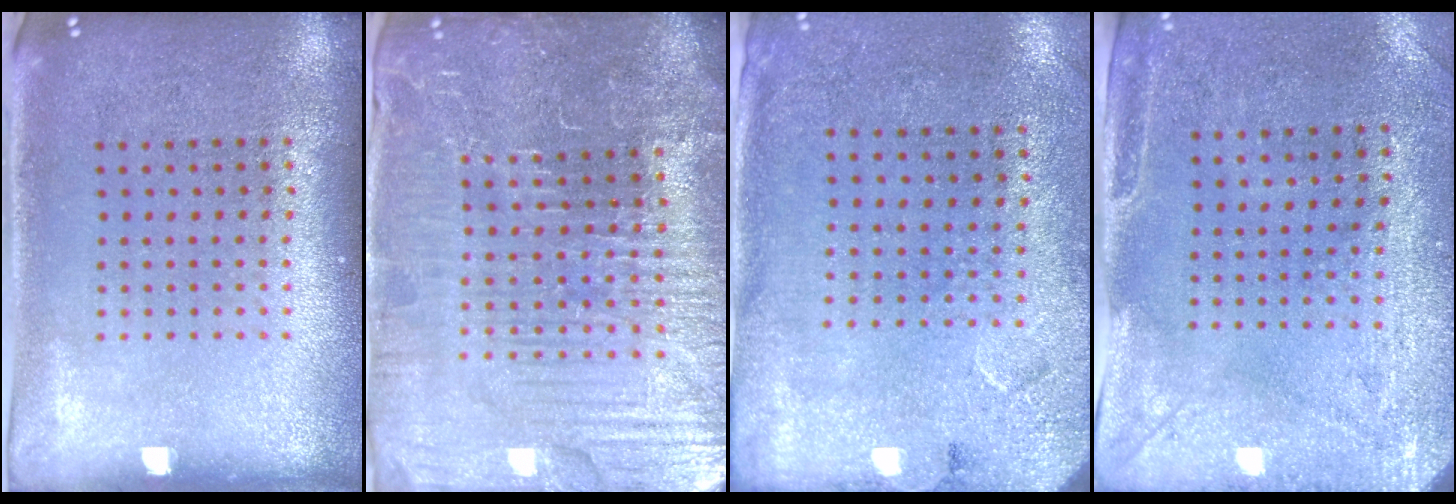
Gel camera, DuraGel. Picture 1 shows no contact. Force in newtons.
{"total": 5.8, "press": 5.3, "slide": 2.3}
{"total": 2.7, "press": 2.2, "slide": 1.6}
{"total": 3.1, "press": 2.5, "slide": 1.8}